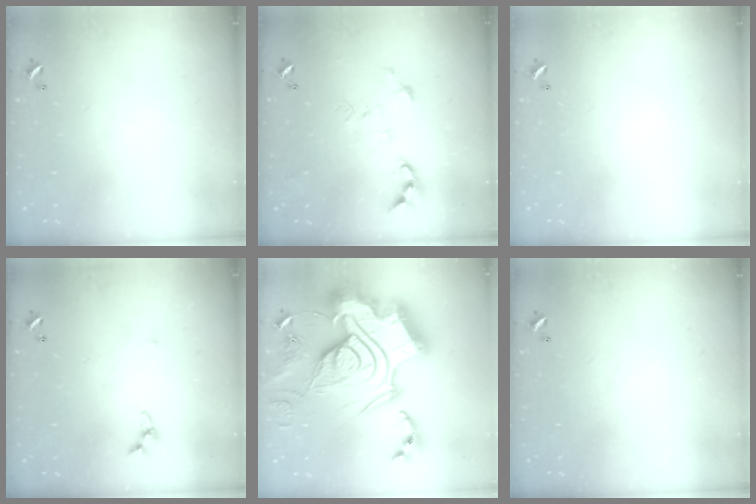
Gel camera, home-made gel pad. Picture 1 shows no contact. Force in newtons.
{"total": 0.0}
{"total": 0.0}
{"total": 4.0, "press": 3.9, "slide": 0.5}
{"total": 0.6, "press": 0.6, "slide": 0.0}
{"total": 0.0}